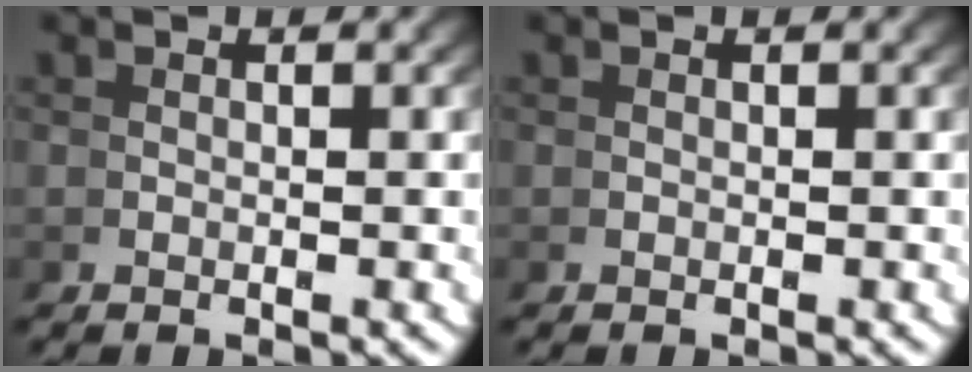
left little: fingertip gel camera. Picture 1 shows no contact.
{"total": 0.0}